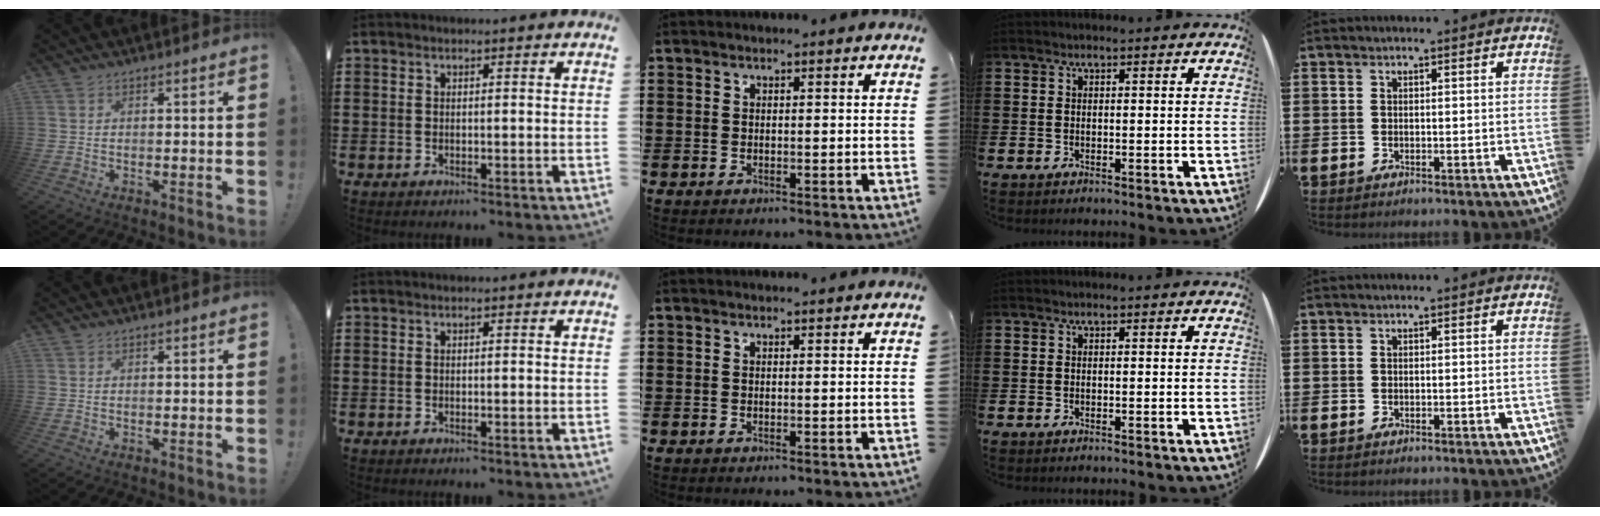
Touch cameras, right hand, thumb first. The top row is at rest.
{}